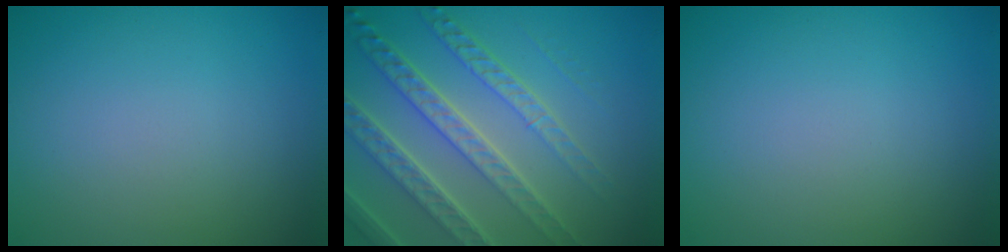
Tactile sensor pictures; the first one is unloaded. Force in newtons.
{"total": 7.8, "press": 5.4, "slide": 5.6}
{"total": 0.0}